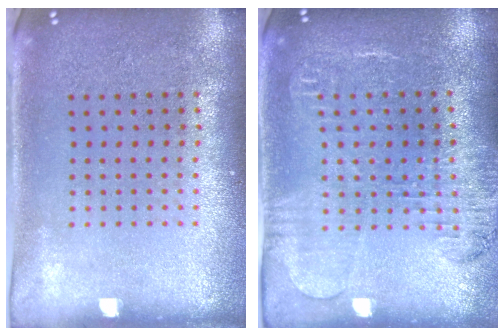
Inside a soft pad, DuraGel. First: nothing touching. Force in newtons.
{"total": 1.8, "press": 1.7, "slide": 0.5}